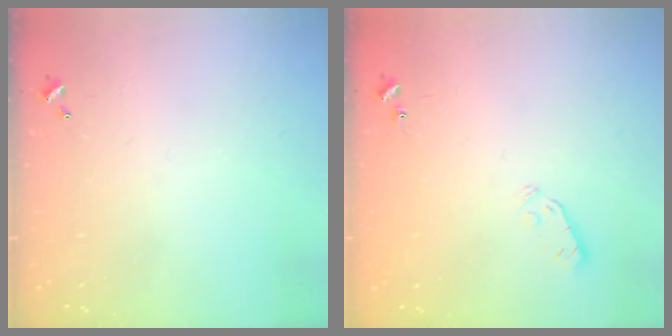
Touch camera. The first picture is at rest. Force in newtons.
{"total": 3.1, "press": 3.0, "slide": 0.9}